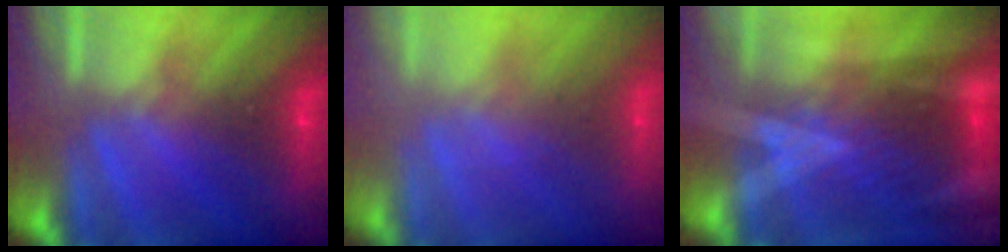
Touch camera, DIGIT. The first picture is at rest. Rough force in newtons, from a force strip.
{"total": 2.6}
{"total": 2.9}